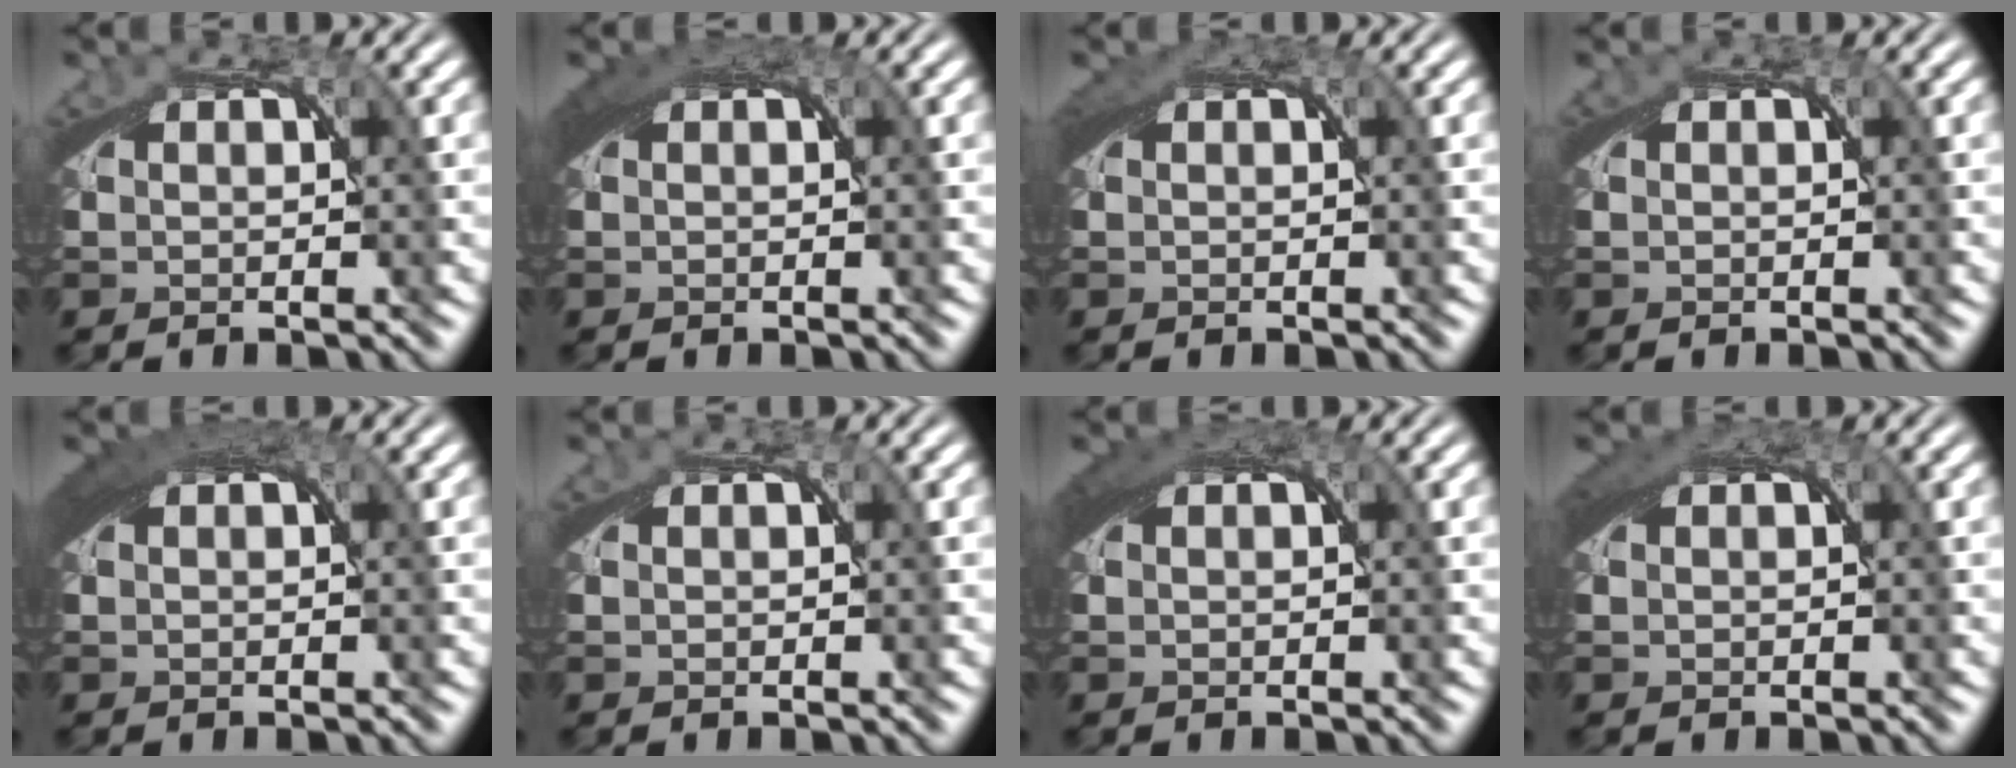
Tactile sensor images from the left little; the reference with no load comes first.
{"total": 2.8, "force": [1.0, 1.3, 2.3], "torque": [-0.042, 0.000, 0.017]}
{"total": 1.6, "force": [0.6, 0.8, 1.2], "torque": [-0.022, -0.001, 0.009]}
{"total": 0.0}
{"total": 3.3, "force": [1.2, 1.5, 2.7], "torque": [-0.046, 0.000, 0.019]}
{"total": 0.0}
{"total": 2.5, "force": [0.9, 1.2, 2.0], "torque": [-0.039, -0.001, 0.016]}
{"total": 1.9, "force": [0.8, 1.0, 1.5], "torque": [-0.030, -0.001, 0.013]}